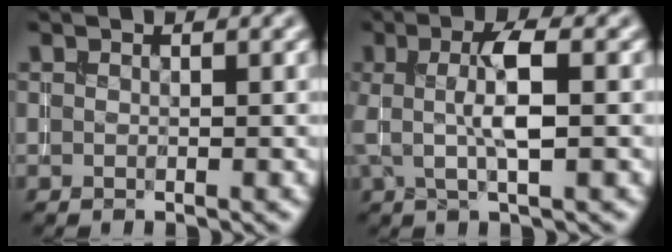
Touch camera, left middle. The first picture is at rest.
{"total": 4.0, "force": [0.3, 0.8, 3.9], "torque": [-0.071, 0.005, 0.005]}